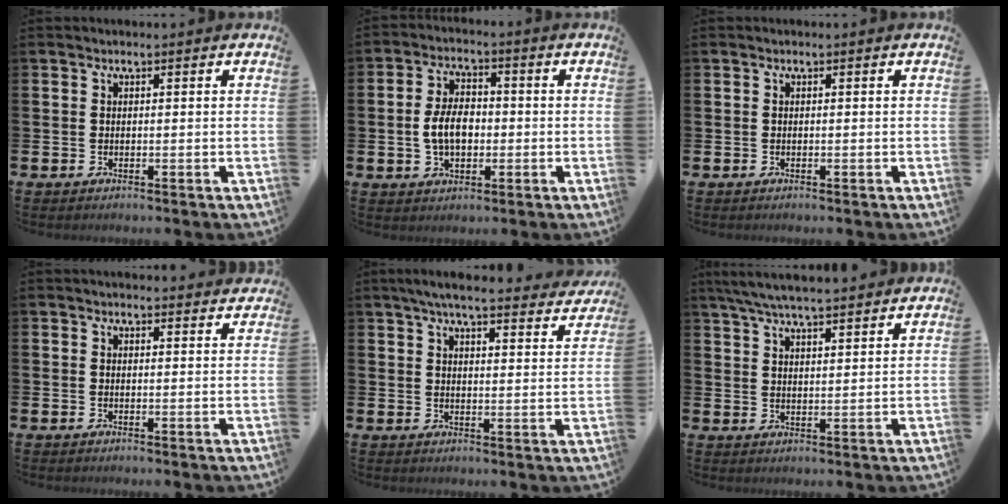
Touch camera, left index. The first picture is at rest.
{"total": 5.6, "force": [-0.5, 3.6, 4.3], "torque": [-0.076, 0.005, -0.015]}
{"total": 0.0}
{"total": 1.8, "force": [1.8, 0.2, 0.0], "torque": [0.006, -0.010, 0.031]}
{"total": 6.2, "force": [5.7, 0.6, 2.2], "torque": [-0.051, -0.029, 0.099]}
{"total": 6.3, "force": [6.0, 0.5, 1.9], "torque": [-0.051, -0.022, 0.109]}